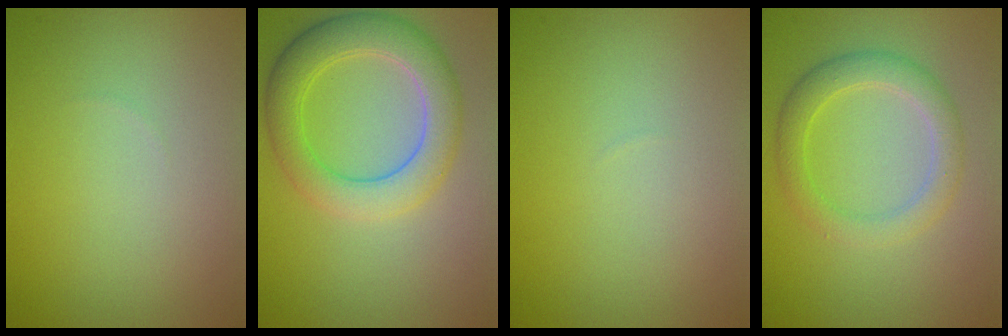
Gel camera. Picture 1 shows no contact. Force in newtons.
{"total": 5.5, "press": 5.5, "slide": 0.4}
{"total": 0.0}
{"total": 3.1, "press": 3.1, "slide": 0.1}